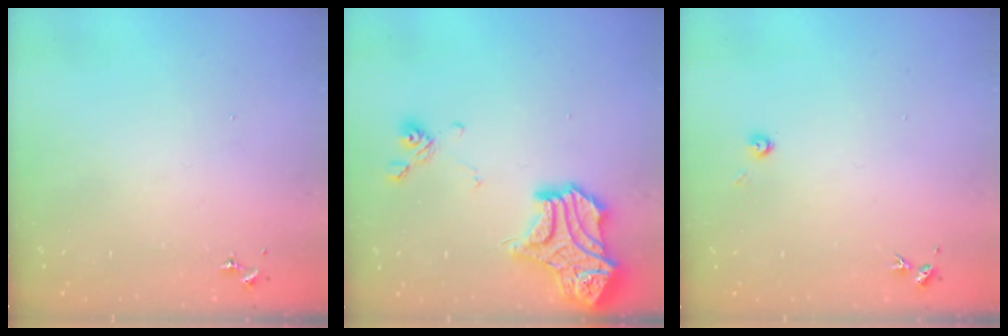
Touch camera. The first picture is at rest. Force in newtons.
{"total": 17.9, "press": 17.9, "slide": 0.7}
{"total": 3.5, "press": 3.5, "slide": 0.2}